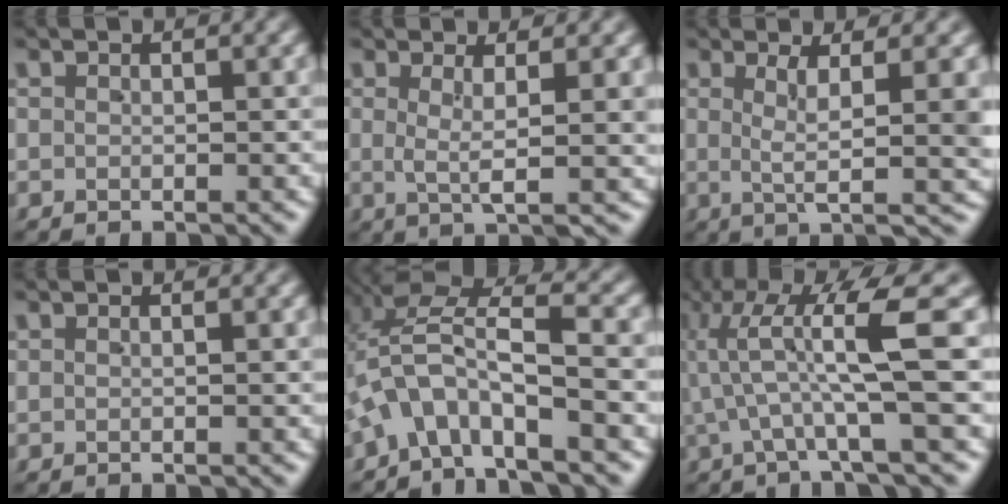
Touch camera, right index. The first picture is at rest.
{"total": 3.1, "force": [0.9, 0.0, 3.0], "torque": [-0.053, -0.011, 0.023]}
{"total": 5.3, "force": [1.2, 0.3, 5.1], "torque": [-0.071, -0.002, 0.026]}
{"total": 0.0}
{"total": 6.0, "force": [1.0, 3.8, 4.6], "torque": [-0.106, 0.003, 0.012]}
{"total": 8.9, "force": [2.6, 3.7, 7.7], "torque": [-0.132, 0.028, 0.026]}